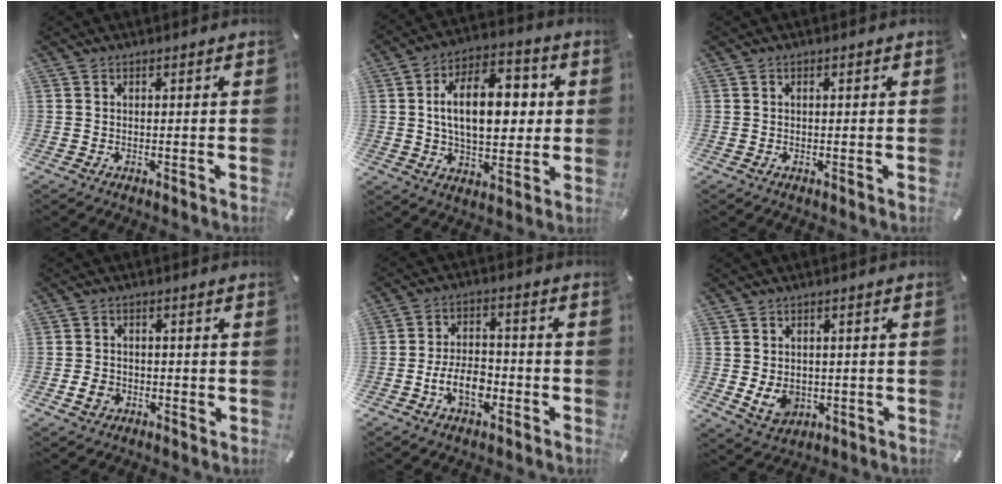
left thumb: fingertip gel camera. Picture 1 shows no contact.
{"total": 17.4, "force": [2.2, 10.0, 14.1], "torque": [-0.232, 0.006, 0.031]}
{"total": 0.6, "force": [0.0, 0.2, 0.5], "torque": [-0.011, 0.002, -0.001]}
{"total": 3.9, "force": [-1.0, 3.3, 1.9], "torque": [-0.039, 0.002, -0.018]}
{"total": 8.5, "force": [-3.3, 5.3, 5.8], "torque": [-0.117, 0.017, -0.060]}
{"total": 6.0, "force": [-0.4, 5.1, 3.2], "torque": [-0.062, 0.001, -0.006]}